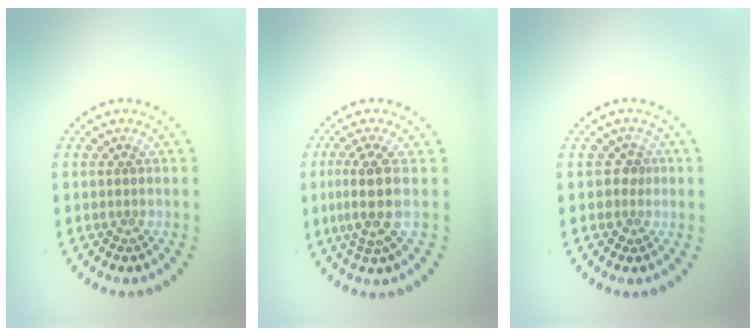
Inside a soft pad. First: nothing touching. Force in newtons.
{"total": 3.7, "press": 3.1, "slide": 2.1}
{"total": 1.3, "press": 1.1, "slide": 0.7}